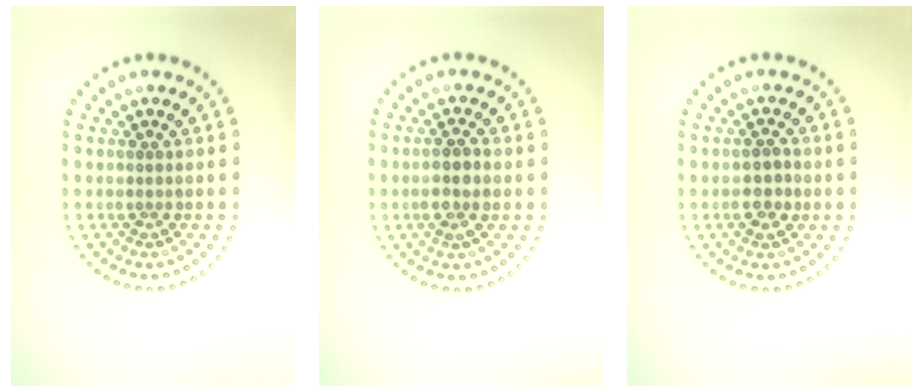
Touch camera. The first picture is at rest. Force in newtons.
{"total": 2.2, "press": 2.1, "slide": 0.5}
{"total": 2.2, "press": 2.2, "slide": 0.3}